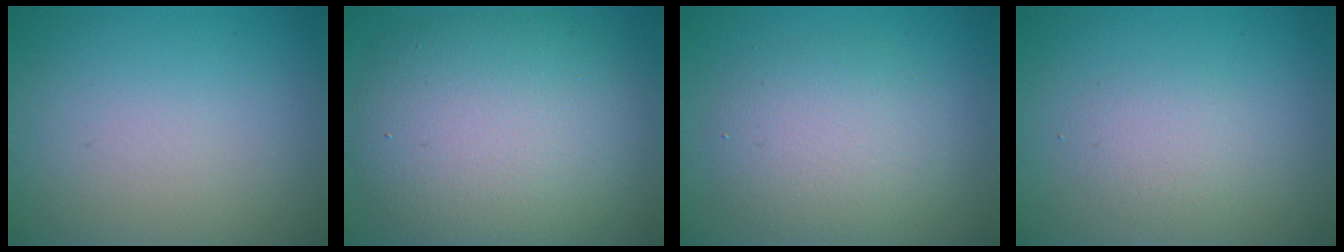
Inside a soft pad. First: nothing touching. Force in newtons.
{"total": 10.2, "press": 10.1, "slide": 0.9}
{"total": 4.2, "press": 4.2, "slide": 0.5}
{"total": 1.6, "press": 1.6, "slide": 0.1}